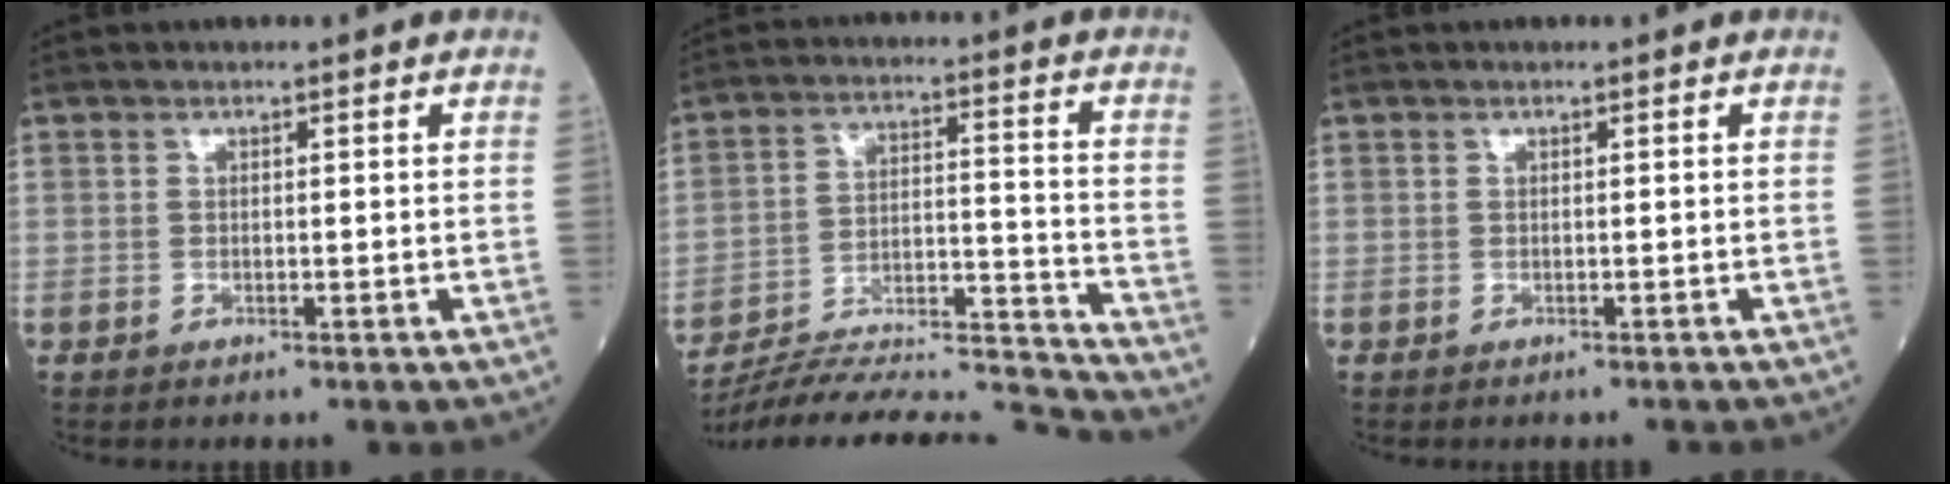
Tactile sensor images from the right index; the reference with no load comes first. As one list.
[{"total": 19.4, "force": [-18.8, -0.4, 4.8], "torque": [-0.091, 0.017, -0.295]}, {"total": 0.5, "force": [-0.5, 0.0, 0.1], "torque": [-0.002, -0.001, -0.008]}]